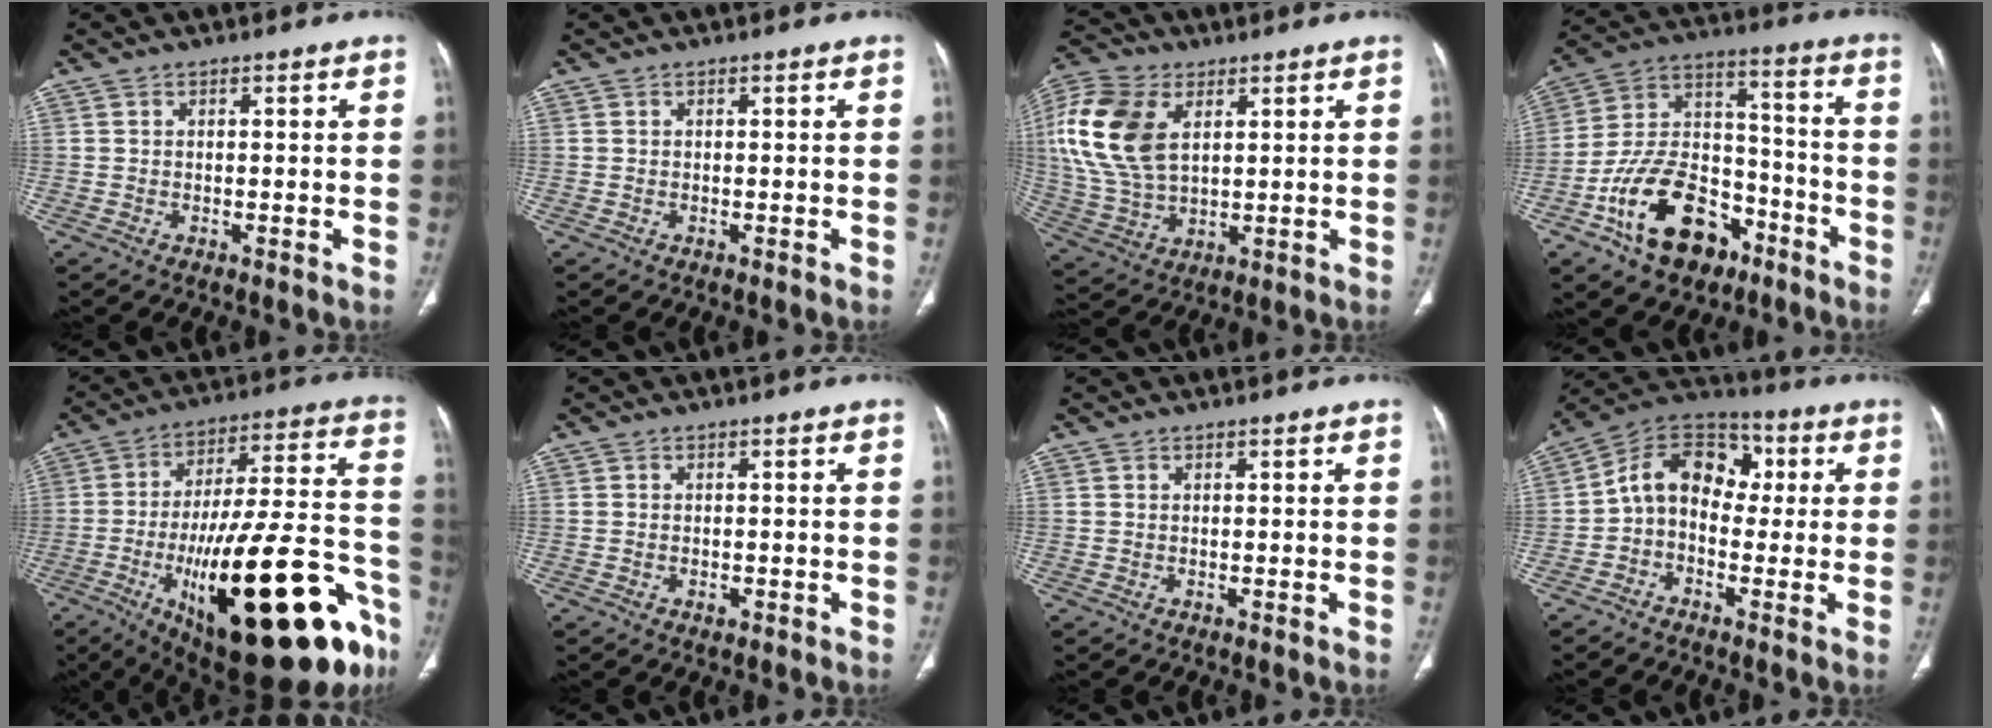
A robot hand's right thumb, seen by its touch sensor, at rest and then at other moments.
{"total": 0.0}
{"total": 17.3, "force": [5.1, 10.7, 12.6], "torque": [-0.265, -0.006, 0.100]}
{"total": 19.8, "force": [-10.4, 12.3, 11.5], "torque": [-0.164, 0.085, -0.174]}
{"total": 36.4, "force": [-15.8, 11.8, 30.6], "torque": [-0.401, 0.062, -0.226]}
{"total": 1.0, "force": [-0.5, 0.6, 0.7], "torque": [-0.010, 0.004, -0.006]}
{"total": 0.0}
{"total": 12.1, "force": [0.0, 8.8, 8.3], "torque": [-0.107, 0.042, -0.018]}